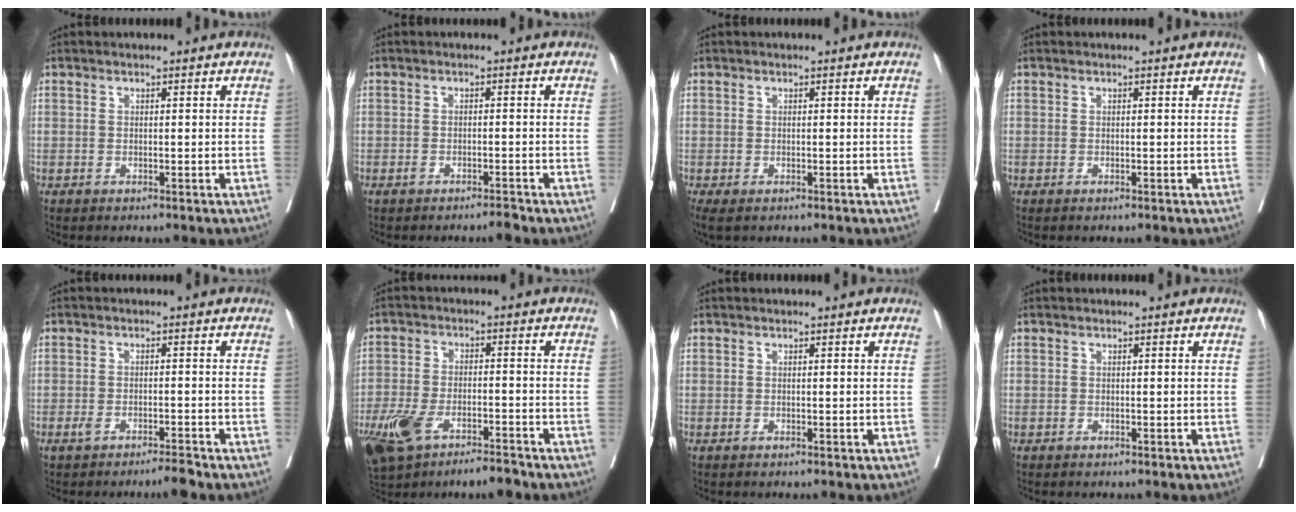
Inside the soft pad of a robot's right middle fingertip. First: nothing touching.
{"total": 1.6, "force": [-1.4, 0.1, 0.8], "torque": [-0.014, -0.001, -0.025]}
{"total": 2.6, "force": [-1.6, 1.2, 1.6], "torque": [-0.026, -0.010, -0.025]}
{"total": 0.0}
{"total": 2.6, "force": [-2.1, 0.1, 1.5], "torque": [-0.028, 0.000, -0.038]}
{"total": 10.6, "force": [-7.0, 3.7, 7.0], "torque": [-0.137, -0.001, -0.122]}
{"total": 0.0}
{"total": 0.0}